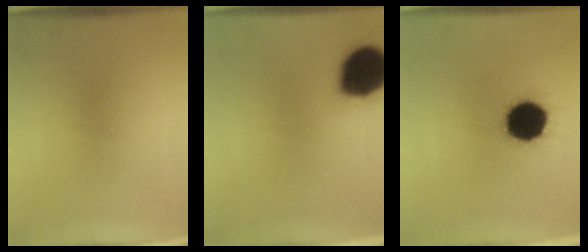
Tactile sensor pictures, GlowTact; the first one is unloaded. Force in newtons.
{"total": 16.3}
{"total": 16.3}